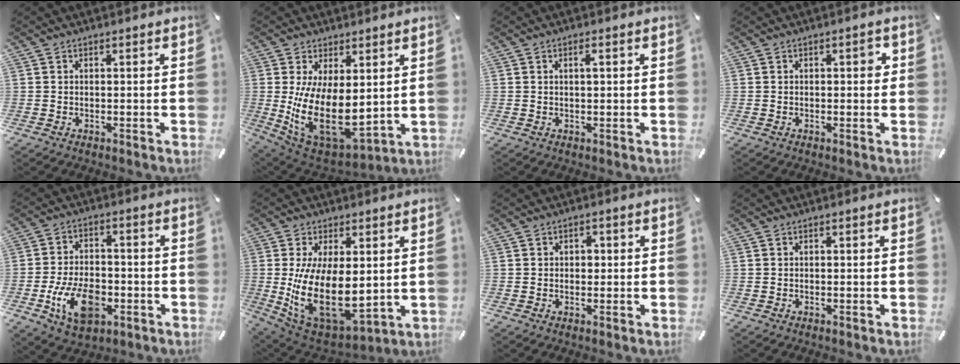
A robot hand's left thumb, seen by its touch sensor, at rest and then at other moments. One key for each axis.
{"total": 17.9, "fx": 1.9, "fy": 10.1, "fz": 14.6, "tx": -0.267, "ty": -0.047, "tz": 0.051}
{"total": 1.6, "fx": 0.4, "fy": 0.4, "fz": 1.4, "tx": -0.029, "ty": 0.003, "tz": 0.006}
{"total": 2.4, "fx": 0.3, "fy": 1.0, "fz": 2.1, "tx": -0.018, "ty": -0.001, "tz": -0.002}
{"total": 12.8, "fx": -4.5, "fy": 7.9, "fz": 9.1, "tx": -0.181, "ty": 0.007, "tz": -0.076}
{"total": 19.3, "fx": 1.2, "fy": 11.1, "fz": 15.8, "tx": -0.291, "ty": -0.038, "tz": 0.040}
{"total": 1.7, "fx": 0.1, "fy": 1.4, "fz": 1.0, "tx": -0.005, "ty": 0.001, "tz": -0.004}
{"total": 0.0}